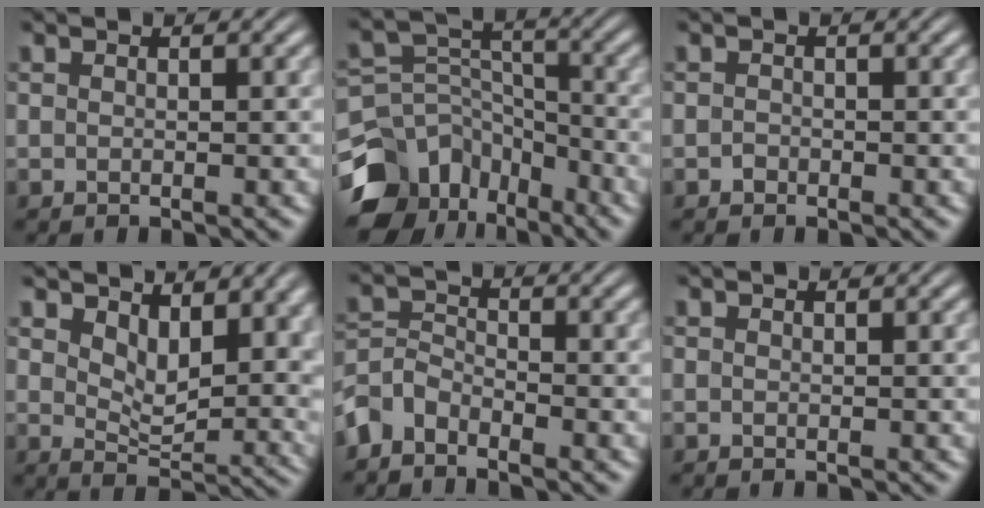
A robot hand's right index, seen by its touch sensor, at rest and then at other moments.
{"total": 11.0, "force": [-5.5, 8.2, 4.8], "torque": [-0.074, -0.047, -0.083]}
{"total": 0.6, "force": [-0.6, 0.1, -0.1], "torque": [0.002, -0.006, -0.007]}
{"total": 5.8, "force": [3.7, 2.4, 3.8], "torque": [-0.042, -0.011, 0.054]}
{"total": 4.6, "force": [-2.9, 3.3, 1.5], "torque": [-0.030, -0.015, -0.052]}
{"total": 0.0}